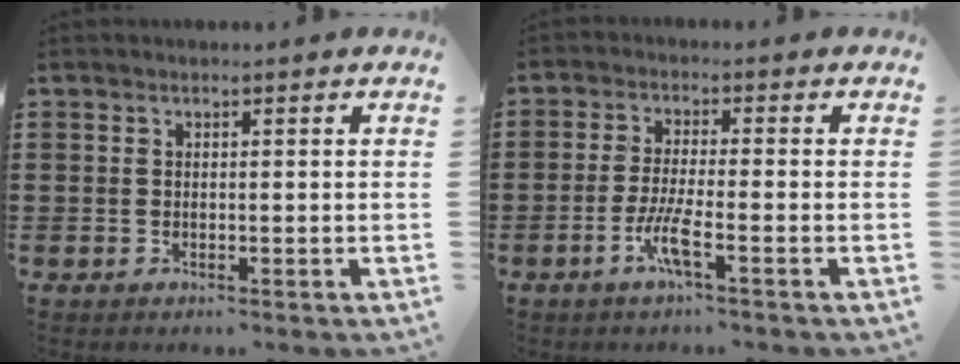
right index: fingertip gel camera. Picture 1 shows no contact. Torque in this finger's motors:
{"motor_torque": [2.14, 0.00, 0.66, 0.15]}